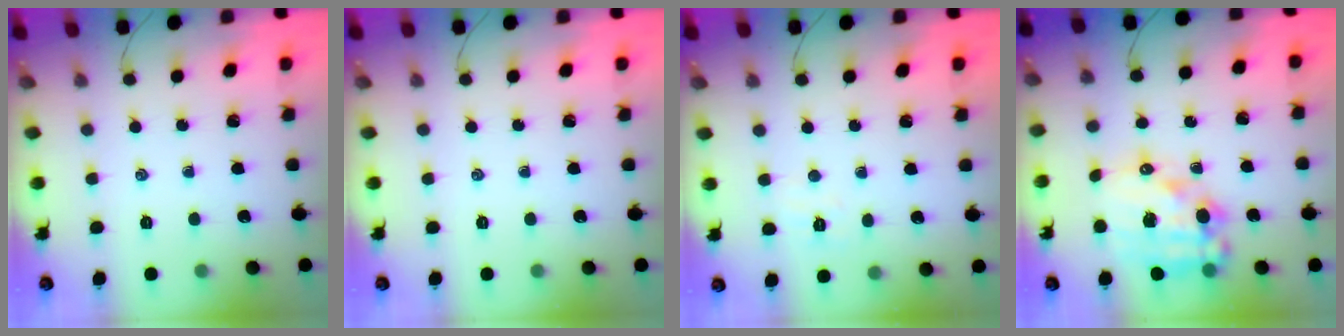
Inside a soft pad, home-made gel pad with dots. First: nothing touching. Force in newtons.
{"total": 0.0}
{"total": 4.4, "press": 4.3, "slide": 1.0}
{"total": 16.1, "press": 15.7, "slide": 3.5}